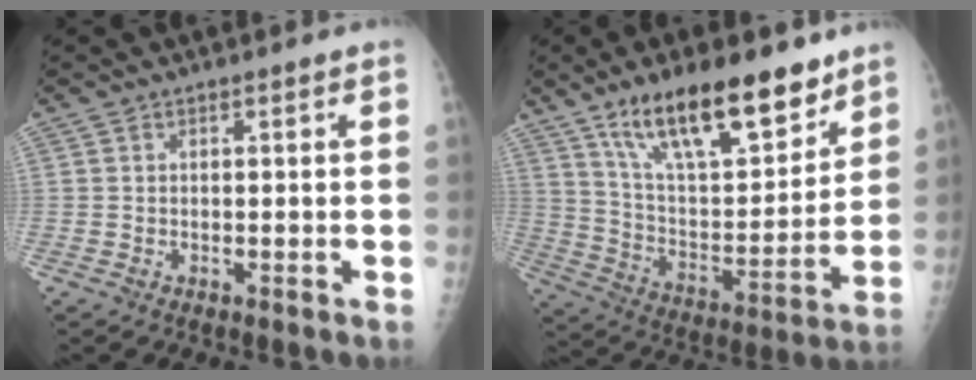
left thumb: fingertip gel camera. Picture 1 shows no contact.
{"total": 21.8, "force": [14.6, 7.9, 14.1], "torque": [-0.193, -0.064, 0.254]}